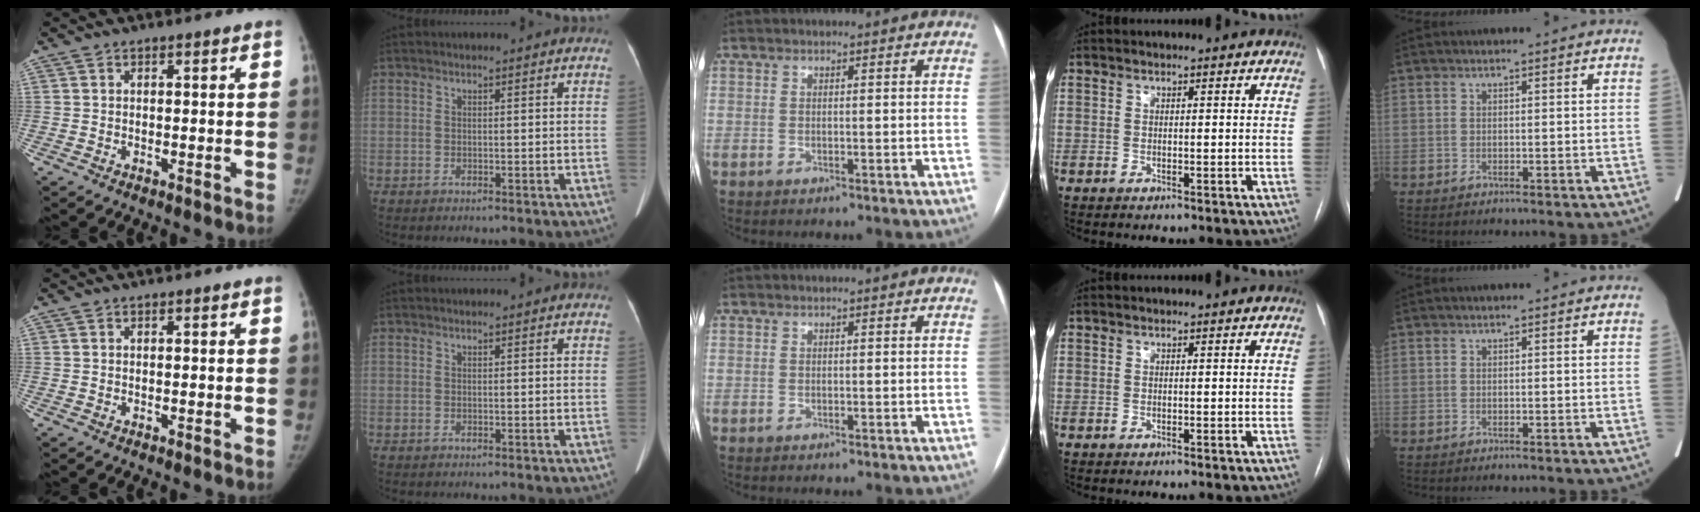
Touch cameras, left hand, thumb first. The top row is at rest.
{}